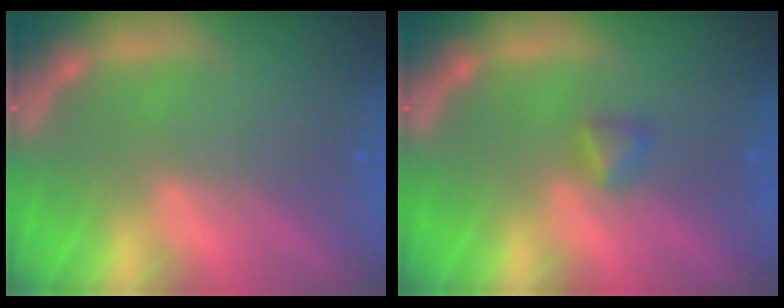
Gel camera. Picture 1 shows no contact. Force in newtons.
{"total": 1.4}